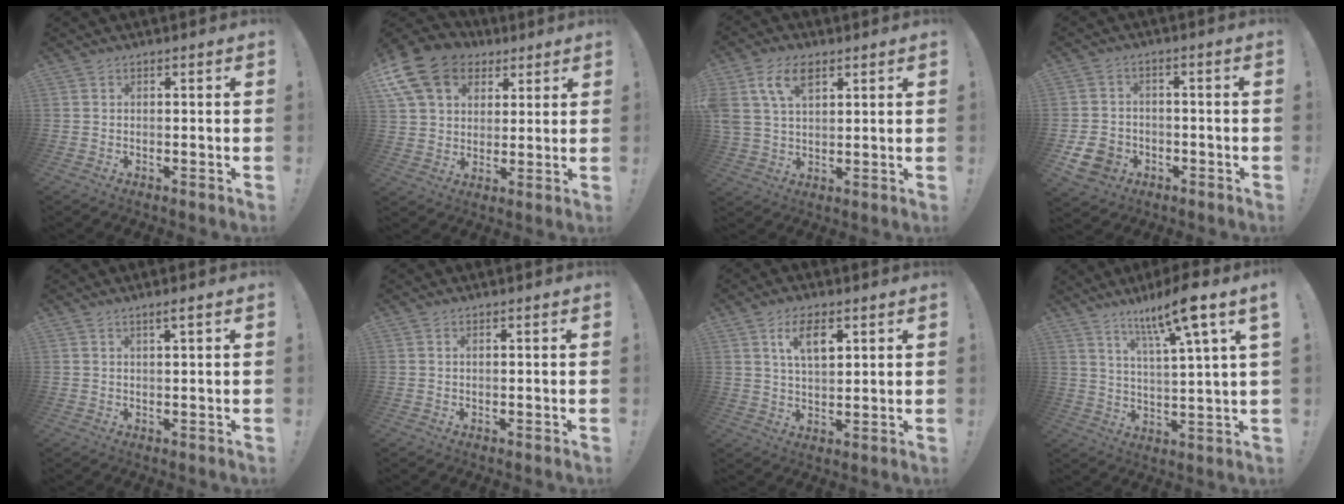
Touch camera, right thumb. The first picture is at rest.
{"total": 17.0, "force": [7.8, 12.3, 8.7], "torque": [-0.145, -0.032, 0.150]}
{"total": 10.2, "force": [5.1, 6.1, 6.4], "torque": [-0.124, -0.005, 0.098]}
{"total": 9.2, "force": [-4.3, 7.1, 3.8], "torque": [-0.073, 0.026, -0.078]}
{"total": 2.2, "force": [1.2, -0.2, 1.8], "torque": [-0.034, -0.002, 0.018]}
{"total": 0.6, "force": [0.3, 0.1, 0.5], "torque": [-0.011, 0.002, 0.006]}
{"total": 8.0, "force": [3.7, 3.8, 5.9], "torque": [-0.091, -0.011, 0.062]}
{"total": 12.8, "force": [7.6, 0.5, 10.3], "torque": [-0.167, -0.042, 0.110]}